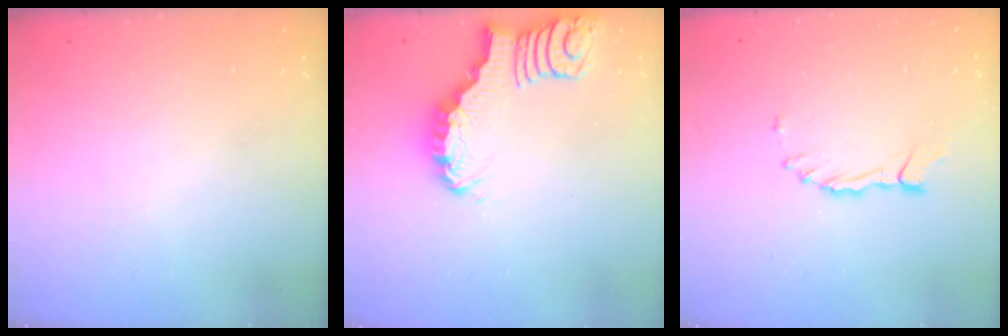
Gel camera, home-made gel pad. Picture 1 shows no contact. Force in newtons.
{"total": 2.7, "press": 2.7, "slide": 0.4}
{"total": 2.4, "press": 2.4, "slide": 0.3}